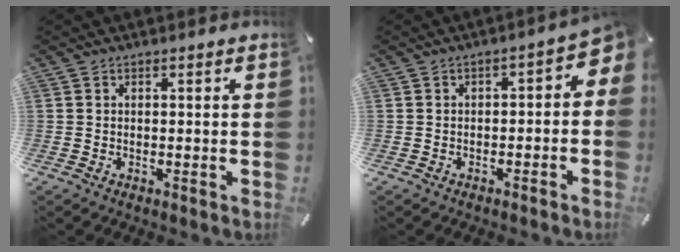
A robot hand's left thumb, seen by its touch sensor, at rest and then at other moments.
{"total": 3.9, "force": [-0.8, 2.4, 3.0], "torque": [-0.041, 0.000, -0.021]}